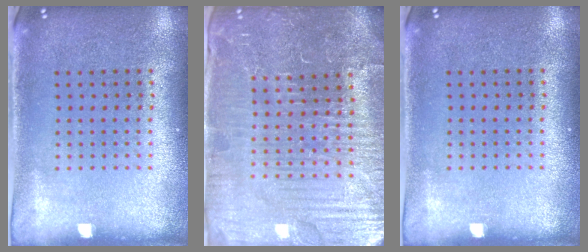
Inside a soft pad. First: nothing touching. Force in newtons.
{"total": 5.4, "press": 5.1, "slide": 2.0}
{"total": 0.0}